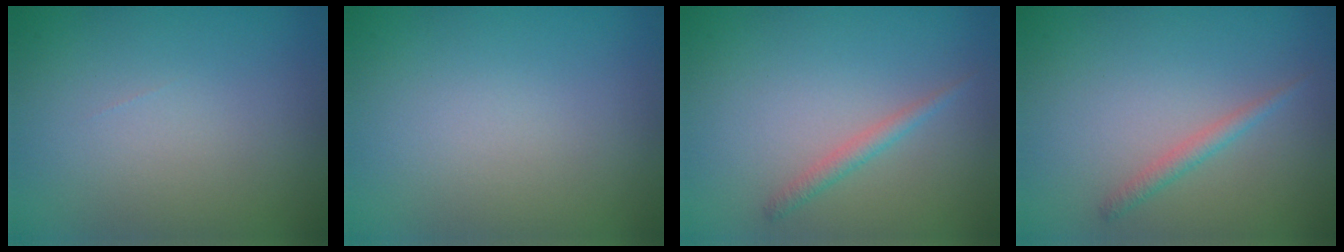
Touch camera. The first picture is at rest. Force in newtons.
{"total": 0.0}
{"total": 1.2, "press": 1.2, "slide": 0.0}
{"total": 1.2, "press": 1.2, "slide": 0.0}